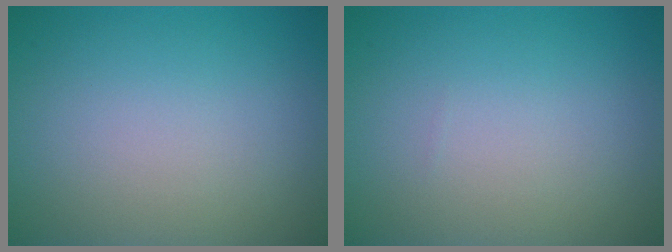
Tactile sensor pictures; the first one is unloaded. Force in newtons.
{"total": 0.0}